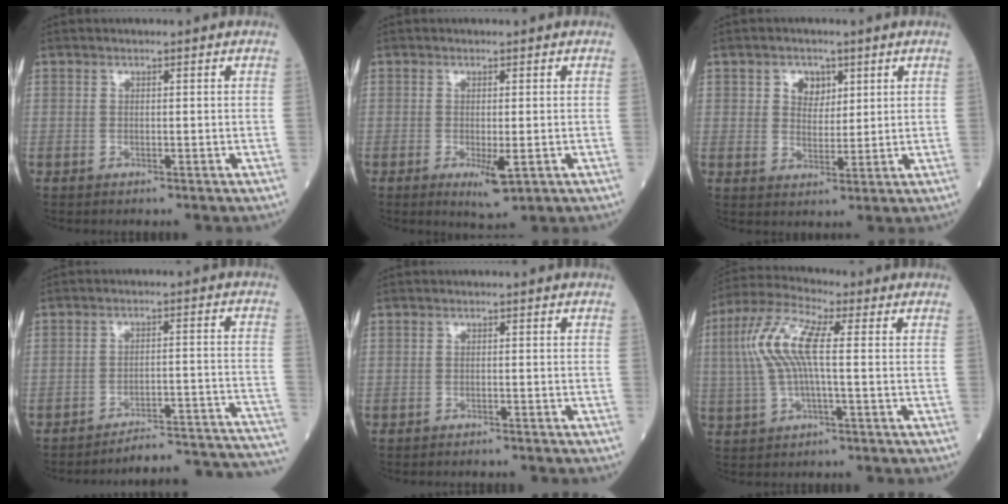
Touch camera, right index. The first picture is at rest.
{"total": 4.0, "force": [-1.2, 0.8, 3.7], "torque": [-0.059, -0.009, -0.009]}
{"total": 4.0, "force": [1.8, 3.0, 2.0], "torque": [-0.029, 0.007, 0.032]}
{"total": 19.0, "force": [-18.7, -1.0, 3.0], "torque": [0.013, 0.016, -0.234]}
{"total": 2.4, "force": [-2.3, 0.4, 0.6], "torque": [-0.011, -0.003, -0.029]}
{"total": 9.6, "force": [1.0, 2.0, 9.4], "torque": [-0.213, 0.027, 0.012]}